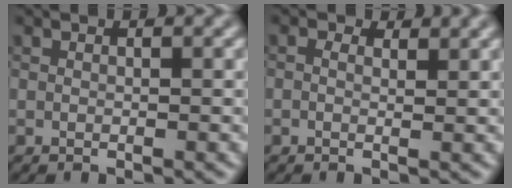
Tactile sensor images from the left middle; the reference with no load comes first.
{"total": 2.4, "force": [1.3, 1.2, 1.5], "torque": [-0.024, -0.002, 0.002]}